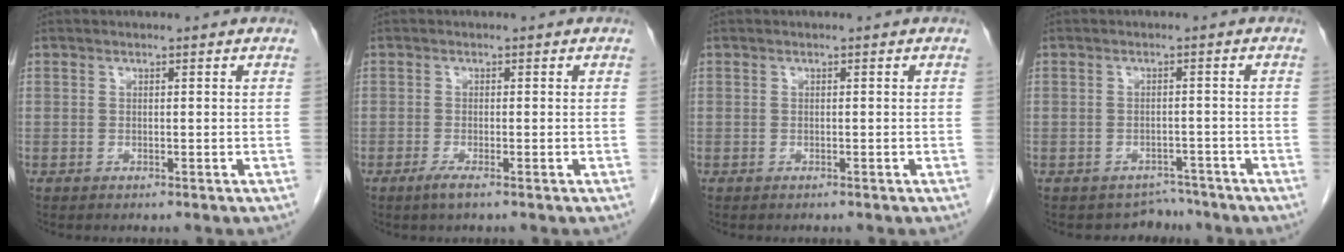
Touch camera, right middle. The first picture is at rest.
{"total": 1.7, "force": [-1.1, 0.0, 1.3], "torque": [-0.030, -0.005, -0.024]}
{"total": 0.0}
{"total": 3.5, "force": [-3.1, 1.4, -0.8], "torque": [0.011, 0.015, -0.041]}